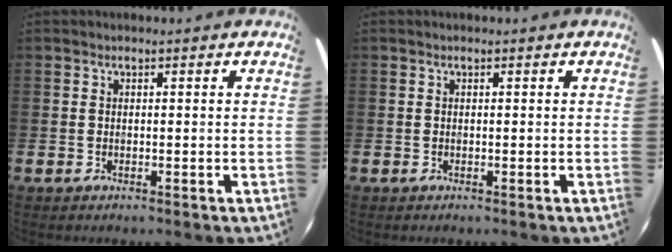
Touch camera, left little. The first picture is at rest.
{"total": 0.0}